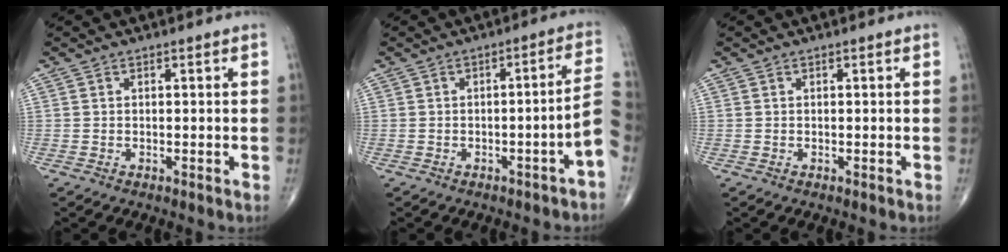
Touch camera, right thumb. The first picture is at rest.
{"total": 6.3, "force": [-2.7, 0.0, 5.6], "torque": [-0.068, 0.038, -0.033]}
{"total": 0.0}